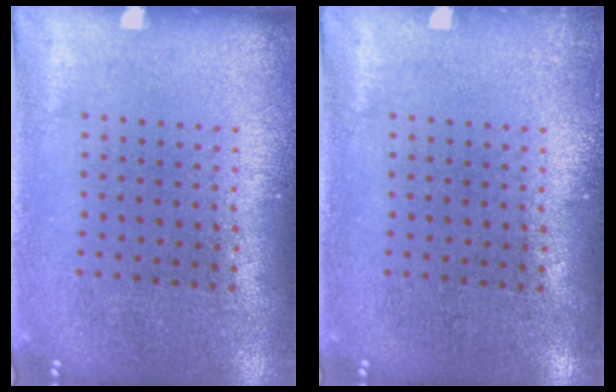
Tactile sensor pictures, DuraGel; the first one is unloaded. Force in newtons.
{"total": 0.6, "press": 0.6, "slide": 0.1}